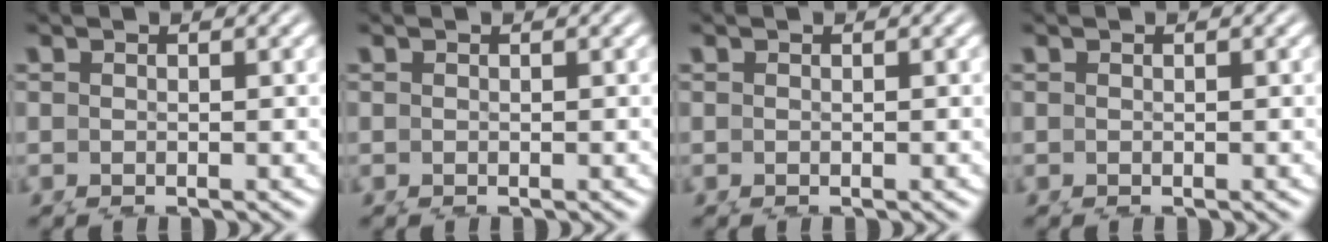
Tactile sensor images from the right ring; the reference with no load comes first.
{"total": 1.4, "force": [-0.3, -1.3, -0.4], "torque": [0.018, -0.011, 0.004]}
{"total": 0.0}
{"total": 0.0}